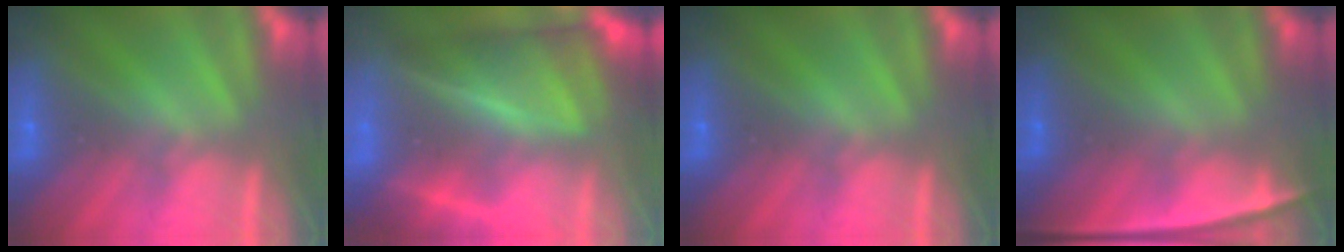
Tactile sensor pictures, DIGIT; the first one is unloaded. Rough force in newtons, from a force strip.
{"total": 7.5}
{"total": 0.0}
{"total": 2.4}